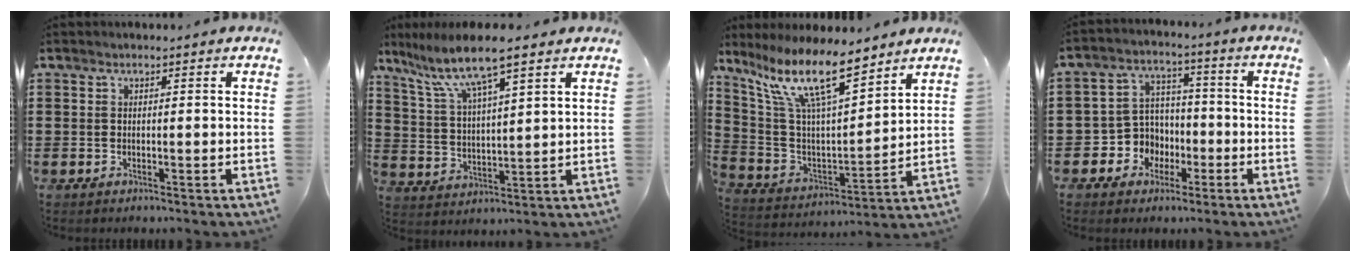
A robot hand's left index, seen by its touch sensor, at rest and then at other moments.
{"total": 8.6, "force": [6.4, 1.0, 5.6], "torque": [-0.131, -0.024, 0.107]}
{"total": 13.8, "force": [9.6, 3.3, 9.4], "torque": [-0.214, -0.043, 0.166]}
{"total": 6.4, "force": [-2.3, 5.8, 1.4], "torque": [-0.056, 0.008, -0.046]}